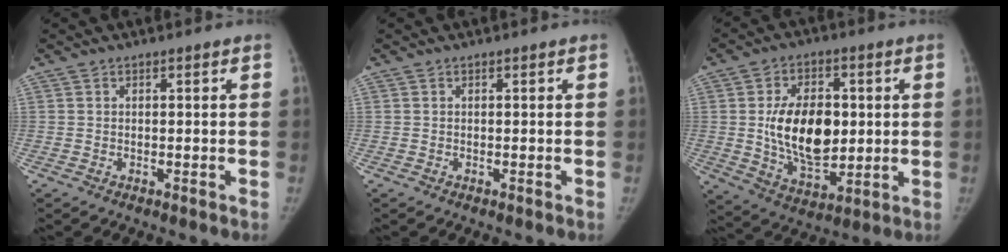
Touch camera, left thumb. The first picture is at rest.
{"total": 0.0}
{"total": 15.9, "force": [1.0, 9.6, 12.6], "torque": [-0.172, -0.013, 0.028]}